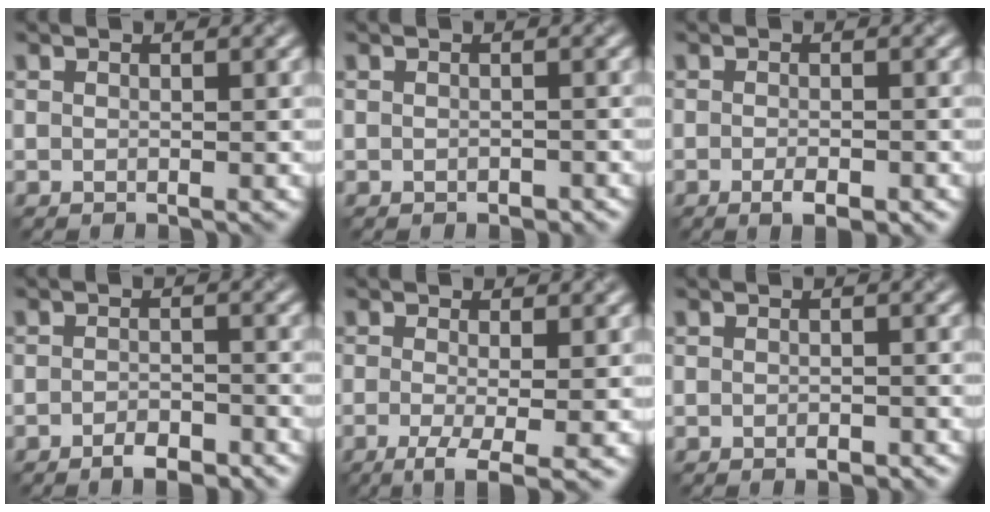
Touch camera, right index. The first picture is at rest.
{"total": 0.6, "force": [-0.4, 0.4, 0.3], "torque": [-0.003, -0.004, -0.004]}
{"total": 2.1, "force": [-1.1, 0.6, 1.7], "torque": [-0.026, -0.004, -0.017]}
{"total": 2.5, "force": [-1.8, 0.9, 1.5], "torque": [-0.021, 0.002, -0.031]}
{"total": 3.9, "force": [-1.3, 0.9, 3.6], "torque": [-0.066, -0.010, -0.025]}
{"total": 0.9, "force": [-0.6, 0.4, 0.6], "torque": [-0.008, -0.002, -0.007]}